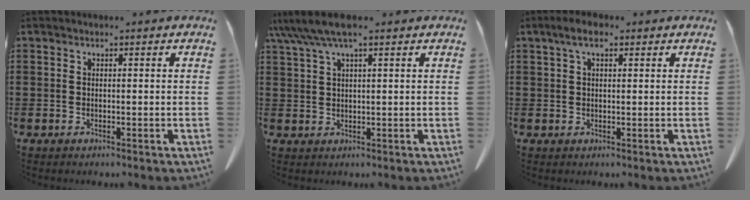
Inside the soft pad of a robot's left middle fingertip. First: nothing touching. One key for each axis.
{"total": 5.1, "fx": 3.4, "fy": 0.6, "fz": 3.7, "tx": -0.087, "ty": -0.005, "tz": 0.060}
{"total": 3.6, "fx": 1.7, "fy": 1.3, "fz": 2.9, "tx": -0.061, "ty": 0.009, "tz": 0.029}